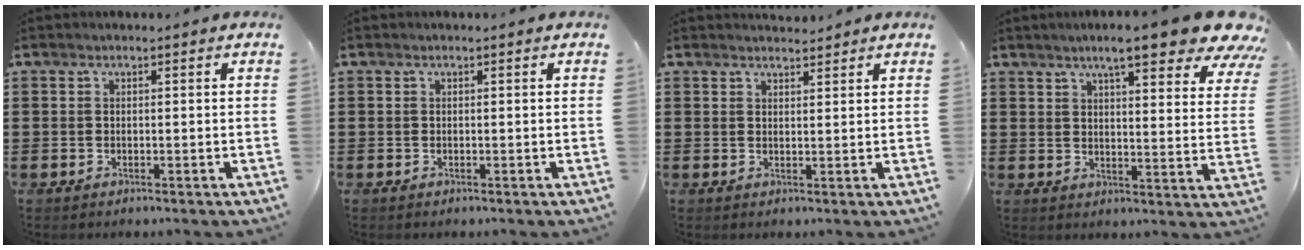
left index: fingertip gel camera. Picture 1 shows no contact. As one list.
[{"total": 0.0}, {"total": 1.9, "force": [1.8, 0.2, 0.0], "torque": [-0.004, 0.001, 0.036]}, {"total": 9.5, "force": [7.3, 1.1, 6.1], "torque": [-0.107, -0.029, 0.119]}]